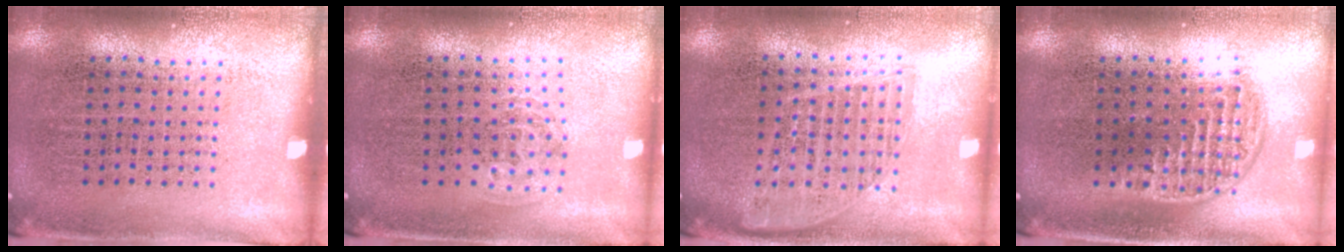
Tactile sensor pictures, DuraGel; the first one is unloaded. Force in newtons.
{"total": 1.0, "press": 0.6, "slide": 0.8}
{"total": 1.6, "press": 1.4, "slide": 0.7}
{"total": 1.2, "press": 1.0, "slide": 0.7}